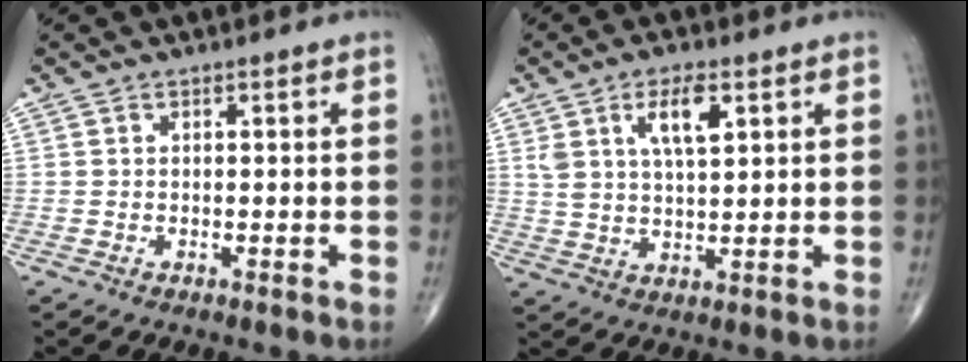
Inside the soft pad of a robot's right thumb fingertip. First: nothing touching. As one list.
[{"total": 7.6, "force": [3.3, 3.0, 6.2], "torque": [-0.108, -0.010, 0.064]}]